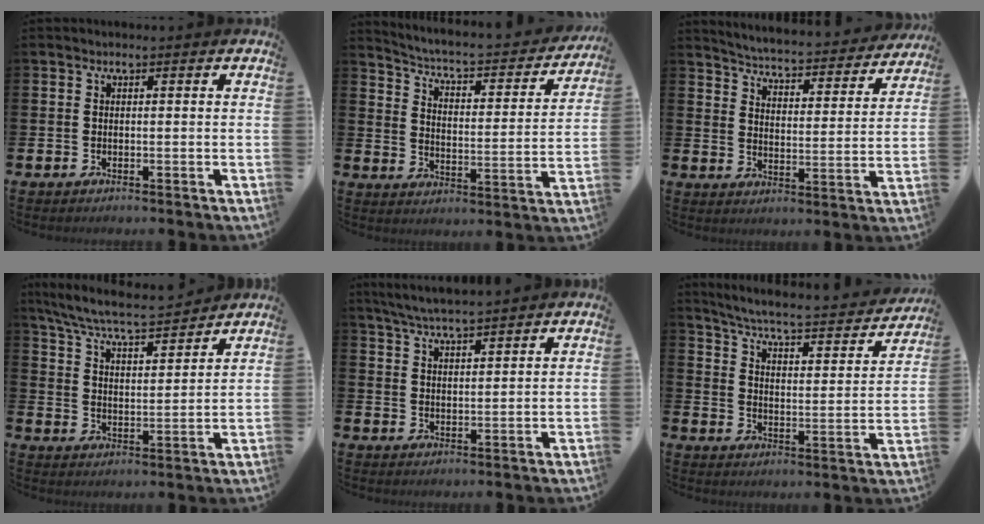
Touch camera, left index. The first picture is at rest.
{"total": 4.3, "force": [4.0, 0.4, 1.7], "torque": [-0.061, -0.038, 0.057]}
{"total": 4.5, "force": [4.4, 0.3, 0.8], "torque": [-0.046, -0.040, 0.070]}
{"total": 7.1, "force": [6.7, 0.4, 2.2], "torque": [-0.070, -0.048, 0.115]}
{"total": 5.0, "force": [4.8, -0.2, 1.2], "torque": [-0.046, -0.019, 0.088]}
{"total": 5.0, "force": [4.5, 0.3, 2.1], "torque": [-0.069, -0.038, 0.068]}